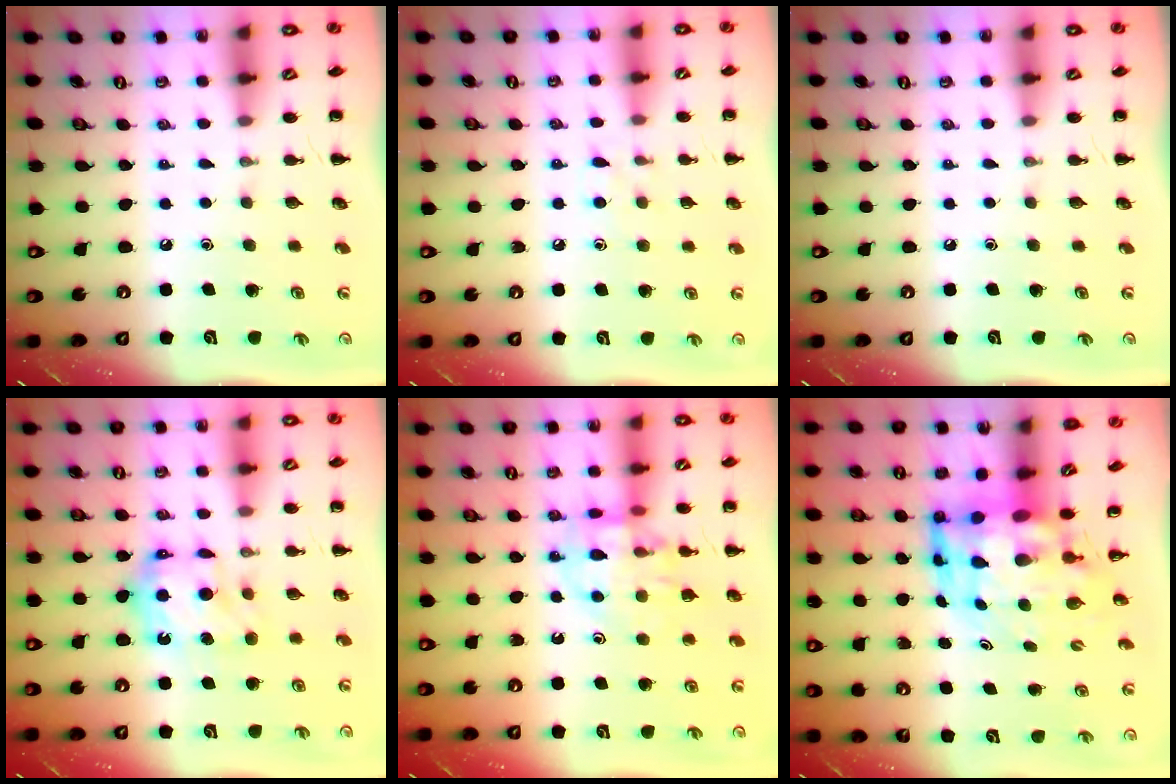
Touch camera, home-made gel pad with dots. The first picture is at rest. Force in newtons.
{"total": 5.3, "press": 4.9, "slide": 2.0}
{"total": 0.0}
{"total": 9.6, "press": 9.6, "slide": 0.8}
{"total": 12.8, "press": 12.7, "slide": 1.8}
{"total": 7.6, "press": 7.2, "slide": 2.4}